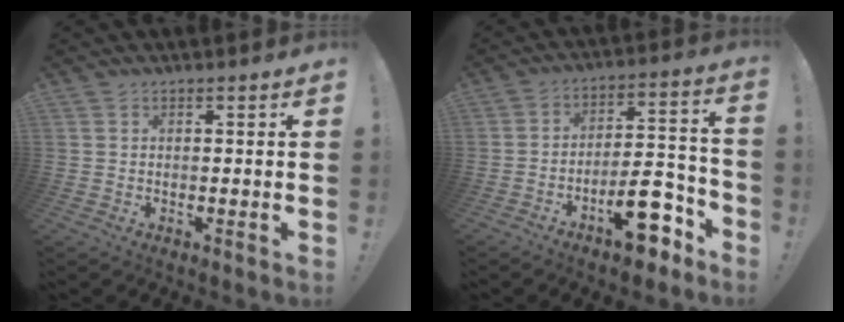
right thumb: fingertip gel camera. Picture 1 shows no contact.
{"total": 15.2, "force": [-9.1, 6.2, 10.4], "torque": [-0.124, 0.077, -0.142]}